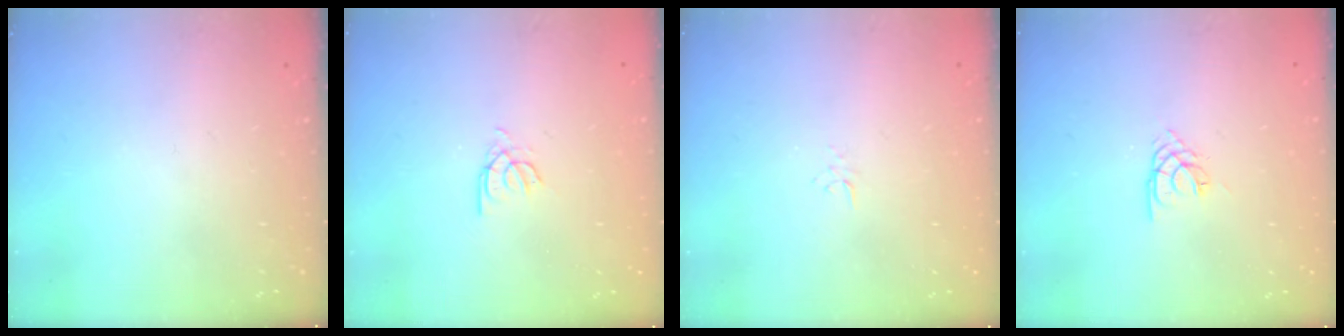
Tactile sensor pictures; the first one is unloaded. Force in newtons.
{"total": 2.6, "press": 2.6, "slide": 0.2}
{"total": 2.6, "press": 2.6, "slide": 0.3}
{"total": 1.7, "press": 1.7, "slide": 0.4}